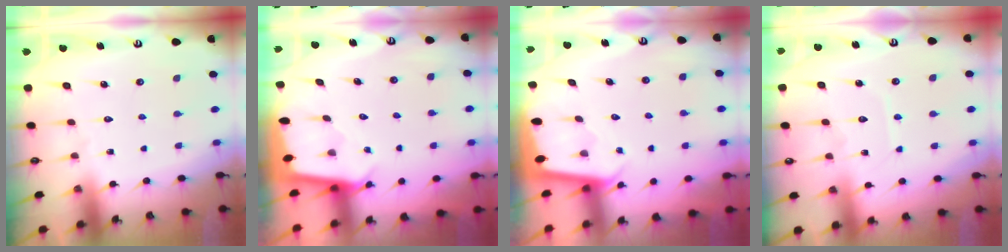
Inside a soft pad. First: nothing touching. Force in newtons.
{"total": 2.3, "press": 2.3, "slide": 0.1}
{"total": 1.9, "press": 1.9, "slide": 0.1}
{"total": 5.6, "press": 5.6, "slide": 0.6}